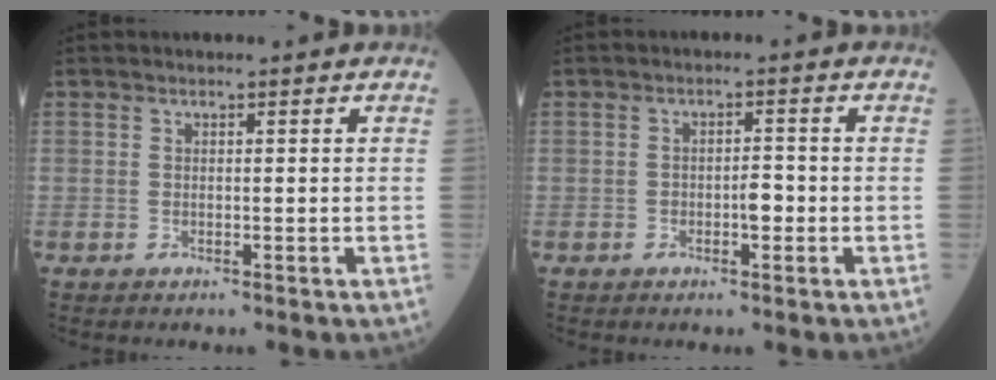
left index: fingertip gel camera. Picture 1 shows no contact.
{"total": 2.2, "force": [-0.7, 0.9, 1.8], "torque": [-0.026, 0.005, -0.012]}